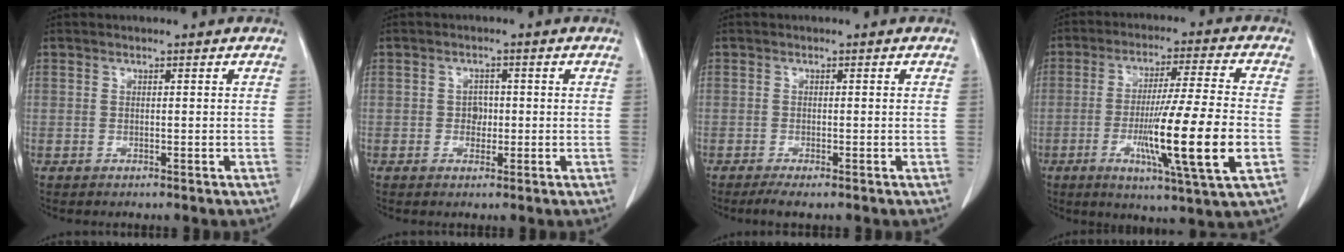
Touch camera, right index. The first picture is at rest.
{"total": 2.1, "force": [-0.2, 1.7, 1.2], "torque": [-0.014, 0.005, -0.002]}
{"total": 2.3, "force": [-1.7, 0.1, 1.6], "torque": [-0.027, -0.007, -0.029]}
{"total": 16.0, "force": [-4.0, -0.5, 15.5], "torque": [-0.272, -0.022, -0.069]}